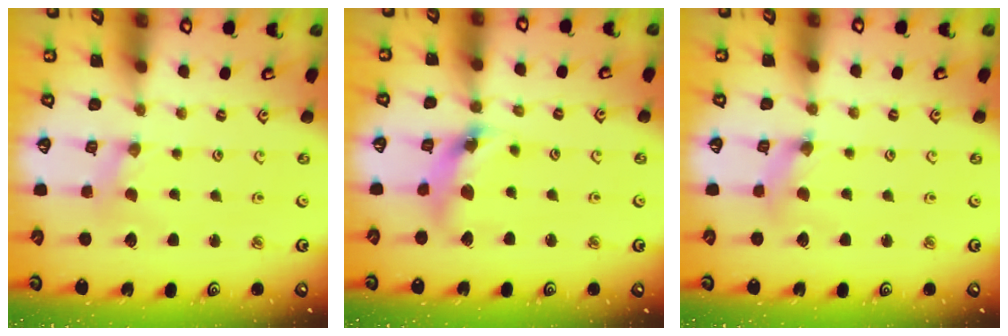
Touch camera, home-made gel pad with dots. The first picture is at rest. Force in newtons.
{"total": 12.1, "press": 12.1, "slide": 1.4}
{"total": 2.4, "press": 2.3, "slide": 0.4}